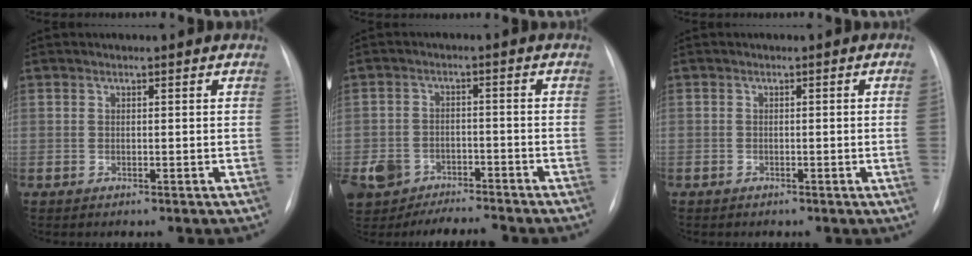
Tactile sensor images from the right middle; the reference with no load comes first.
{"total": 11.5, "force": [-9.2, 5.5, 4.1], "torque": [-0.101, 0.004, -0.143]}
{"total": 1.7, "force": [-0.4, -0.5, 1.6], "torque": [-0.022, 0.001, -0.008]}